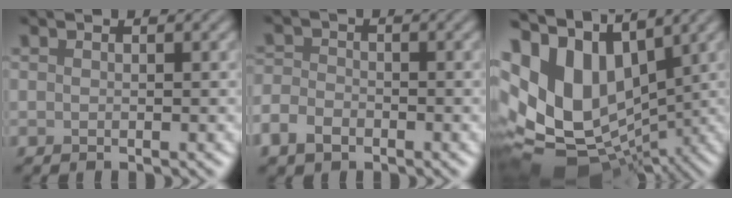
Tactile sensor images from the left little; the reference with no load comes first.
{"total": 2.9, "force": [-1.7, 1.9, 1.3], "torque": [-0.029, -0.003, -0.042]}
{"total": 12.8, "force": [3.4, 8.5, 9.0], "torque": [-0.194, 0.008, 0.058]}